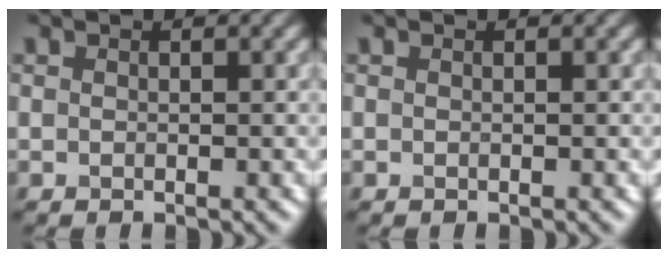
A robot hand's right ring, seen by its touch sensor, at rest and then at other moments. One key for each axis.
{"total": 0.0}